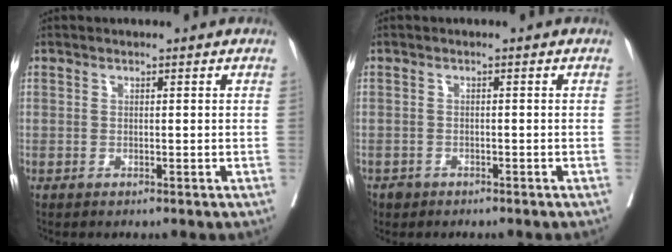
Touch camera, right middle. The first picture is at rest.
{"total": 2.4, "force": [-1.7, 1.7, 0.1], "torque": [-0.004, 0.004, -0.031]}